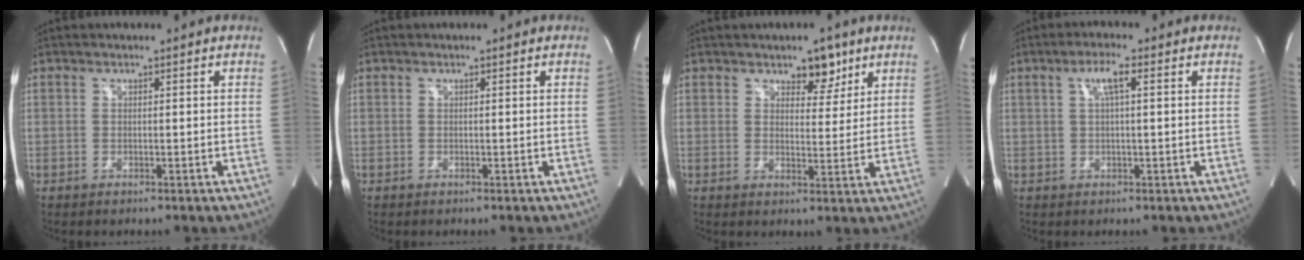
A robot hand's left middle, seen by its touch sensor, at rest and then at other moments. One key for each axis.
{"total": 0.0}
{"total": 4.7, "fx": 3.1, "fy": 2.5, "fz": 2.4, "tx": -0.024, "ty": 0.001, "tz": 0.046}
{"total": 3.6, "fx": 1.2, "fy": 0.3, "fz": 3.4, "tx": -0.065, "ty": 0.009, "tz": 0.022}